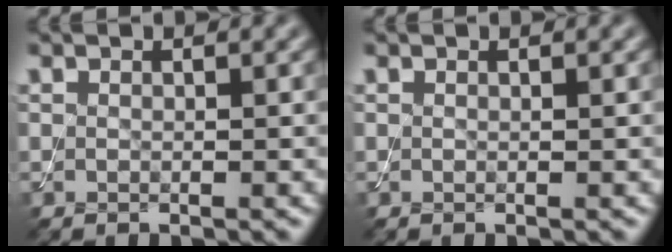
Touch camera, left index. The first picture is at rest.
{"total": 0.0}